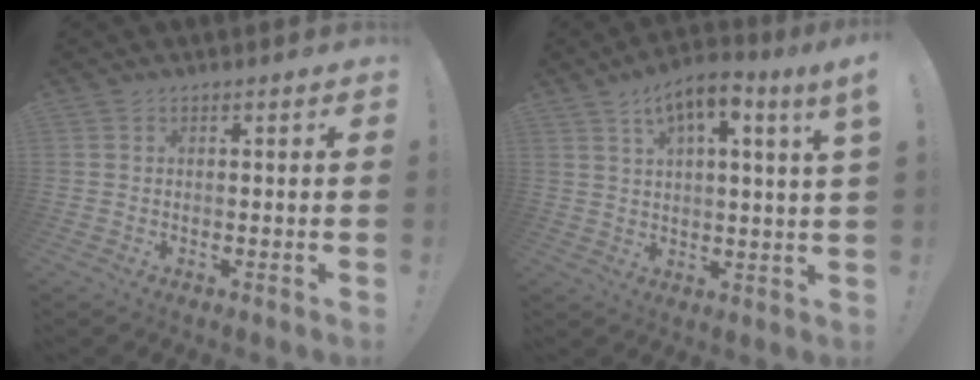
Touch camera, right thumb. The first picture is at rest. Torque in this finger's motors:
{"motor_torque": [0.17, 0.47, 0.15, 0.24, 0.10]}